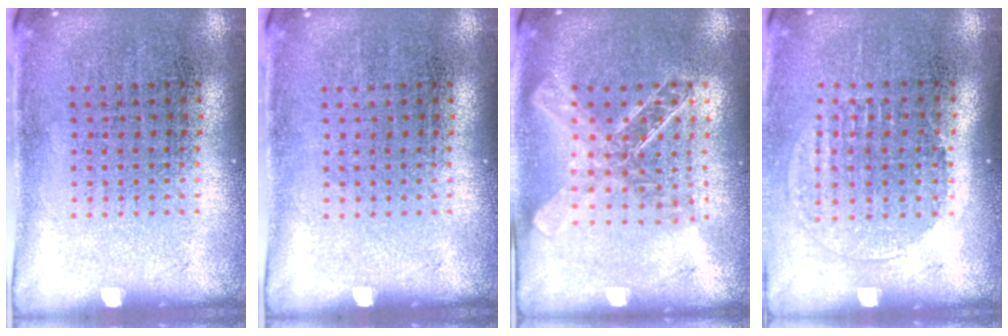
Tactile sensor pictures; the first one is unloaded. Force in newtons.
{"total": 0.0}
{"total": 1.8, "press": 1.6, "slide": 0.8}
{"total": 1.4, "press": 1.1, "slide": 0.7}